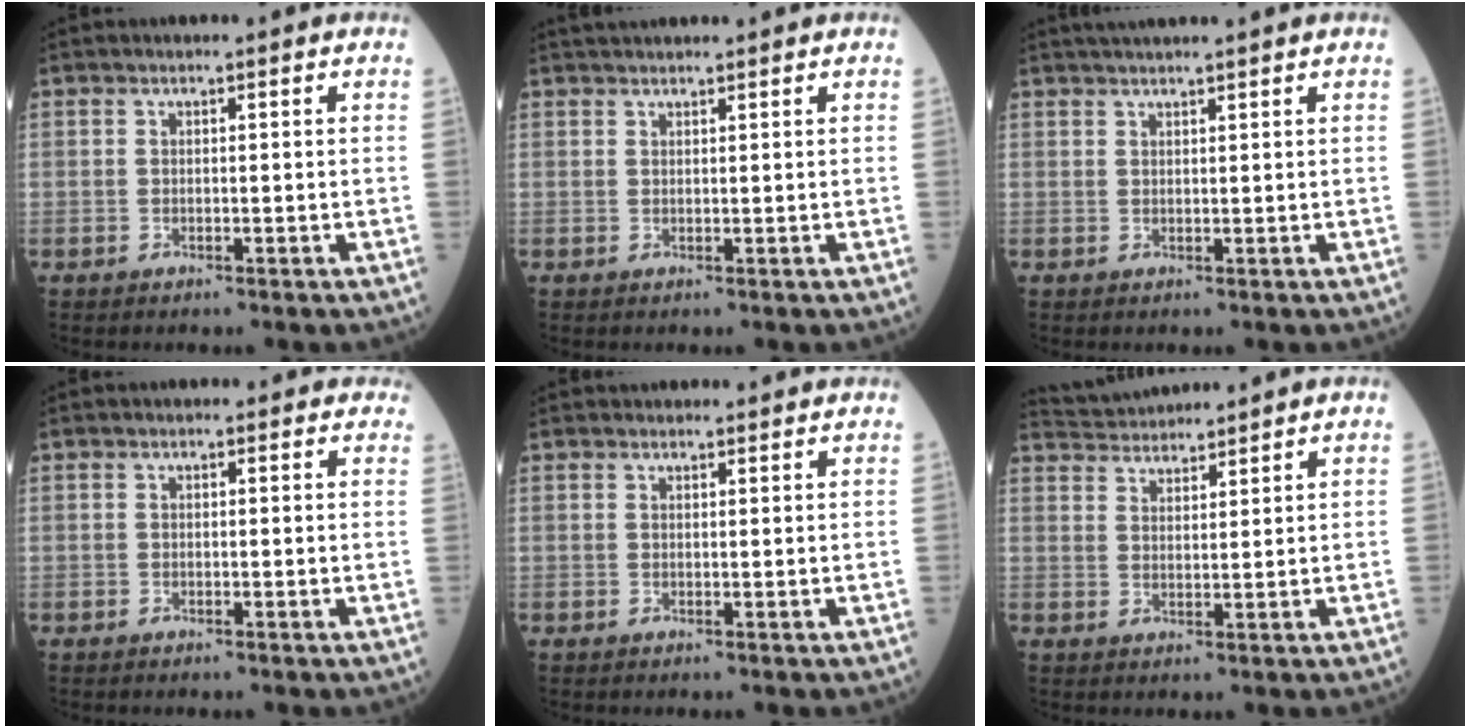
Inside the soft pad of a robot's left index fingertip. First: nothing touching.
{"total": 3.5, "force": [3.3, 0.3, 1.2], "torque": [-0.015, 0.035, 0.053]}
{"total": 5.4, "force": [4.7, -0.4, 2.6], "torque": [-0.034, 0.030, 0.070]}
{"total": 1.2, "force": [0.9, 0.8, 0.1], "torque": [0.004, -0.003, -0.005]}
{"total": 3.2, "force": [3.1, 0.8, 0.4], "torque": [-0.003, 0.026, 0.038]}
{"total": 5.8, "force": [5.8, 0.3, 0.5], "torque": [-0.019, 0.034, 0.106]}